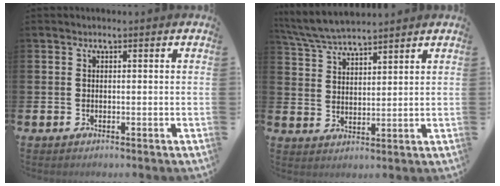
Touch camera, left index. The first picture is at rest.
{"total": 5.7, "force": [5.5, 0.6, 1.3], "torque": [-0.045, -0.023, 0.101]}